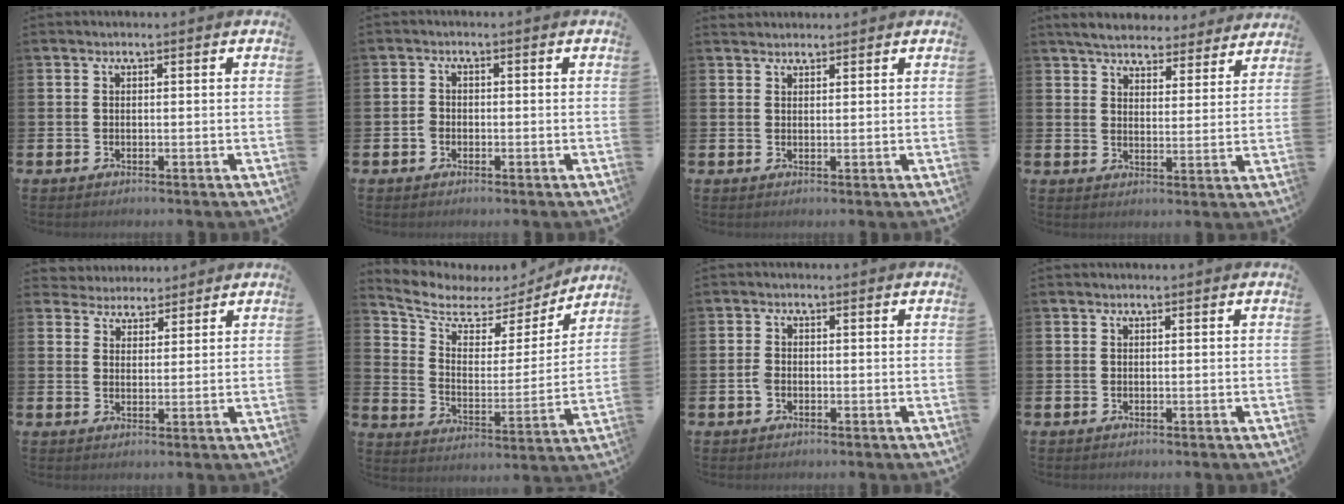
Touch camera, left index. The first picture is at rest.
{"total": 1.5, "force": [-0.6, 1.3, 0.3], "torque": [-0.009, 0.006, -0.014]}
{"total": 1.7, "force": [1.7, 0.5, -0.1], "torque": [0.006, -0.001, 0.030]}
{"total": 5.3, "force": [5.2, 1.1, 0.5], "torque": [-0.030, -0.030, 0.092]}
{"total": 3.9, "force": [3.6, 1.4, -0.5], "torque": [-0.008, -0.018, 0.066]}
{"total": 6.6, "force": [5.6, 3.0, 1.8], "torque": [-0.078, -0.041, 0.091]}
{"total": 1.8, "force": [-0.5, 1.4, 1.0], "torque": [-0.021, 0.006, -0.012]}
{"total": 0.0}